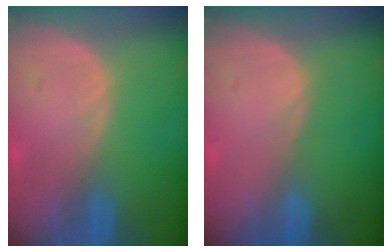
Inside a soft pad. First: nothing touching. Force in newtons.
{"total": 0.0}